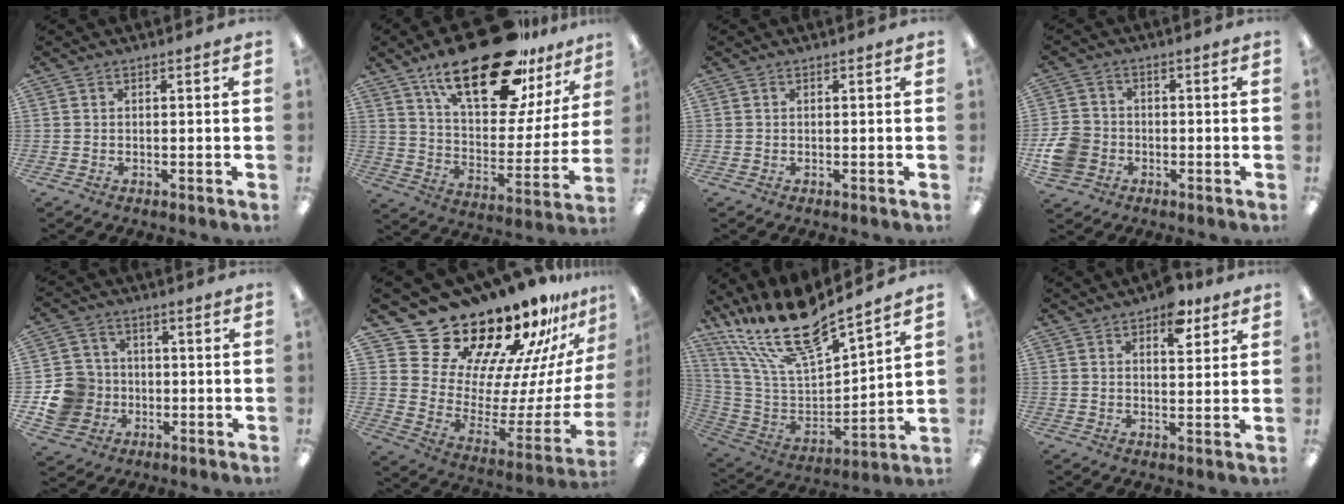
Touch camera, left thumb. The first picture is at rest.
{"total": 27.1, "force": [18.4, 10.4, 17.0], "torque": [-0.266, -0.107, 0.307]}
{"total": 0.0}
{"total": 7.6, "force": [-2.0, 6.5, 3.4], "torque": [-0.083, 0.016, -0.039]}
{"total": 10.8, "force": [-2.6, 10.1, 2.7], "torque": [-0.064, 0.033, -0.037]}
{"total": 22.9, "force": [20.1, 9.1, 6.1], "torque": [-0.091, -0.176, 0.371]}
{"total": 20.7, "force": [16.9, 5.1, 10.7], "torque": [-0.221, -0.117, 0.298]}
{"total": 7.7, "force": [4.9, 3.8, 4.5], "torque": [-0.043, -0.025, 0.079]}